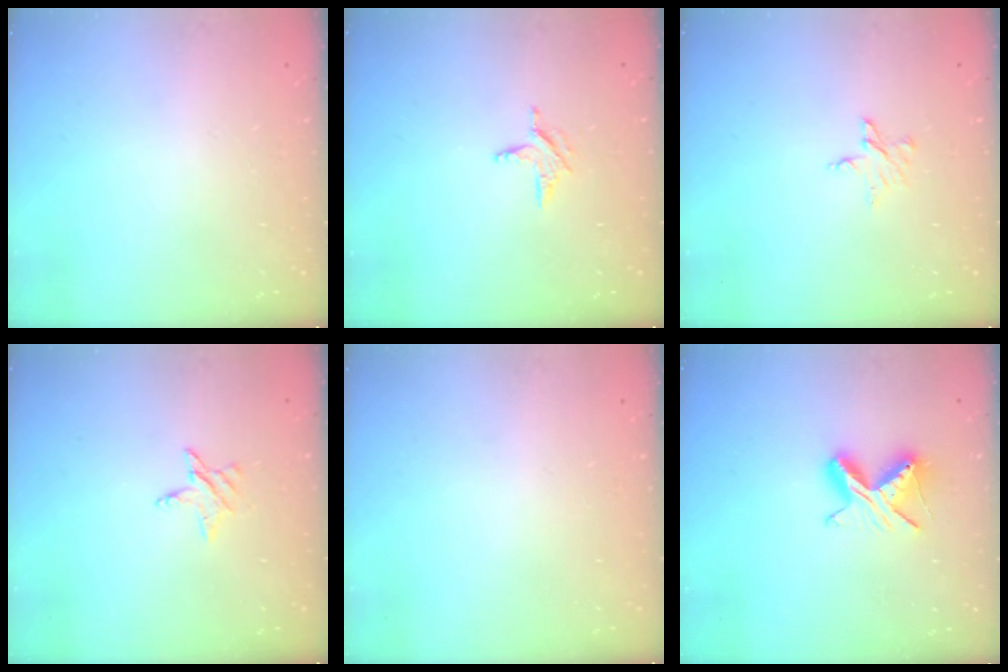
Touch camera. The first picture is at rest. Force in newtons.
{"total": 4.4, "press": 4.4, "slide": 0.3}
{"total": 5.3, "press": 5.3, "slide": 0.5}
{"total": 2.7, "press": 2.7, "slide": 0.2}
{"total": 0.0}
{"total": 8.1, "press": 8.1, "slide": 0.6}